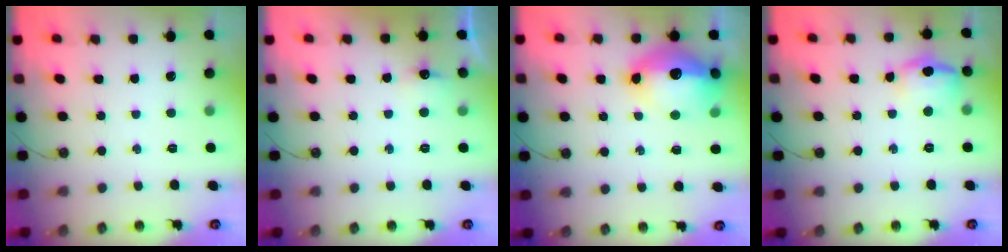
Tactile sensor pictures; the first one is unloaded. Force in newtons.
{"total": 5.2, "press": 5.1, "slide": 1.1}
{"total": 16.2, "press": 16.1, "slide": 1.5}
{"total": 15.2, "press": 11.7, "slide": 9.8}